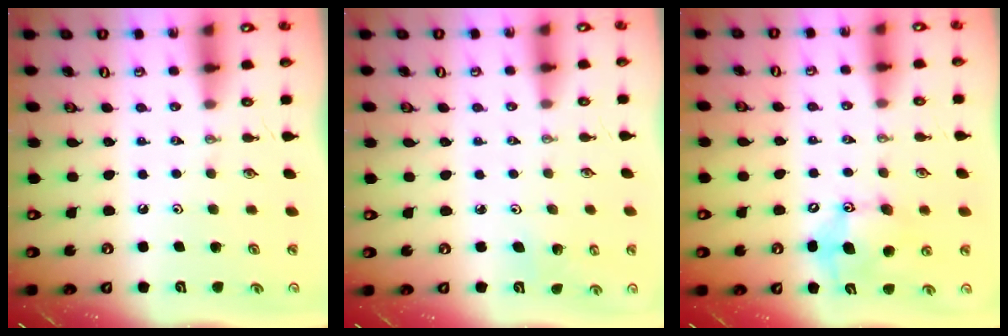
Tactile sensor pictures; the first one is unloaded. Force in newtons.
{"total": 3.7, "press": 3.7, "slide": 0.4}
{"total": 11.7, "press": 11.7, "slide": 0.7}